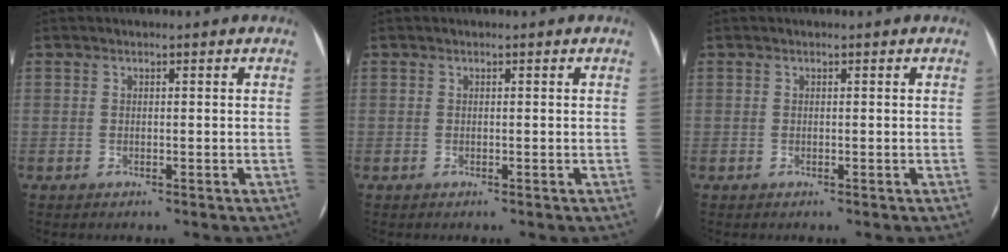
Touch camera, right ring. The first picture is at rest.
{"total": 0.0}
{"total": 0.0}